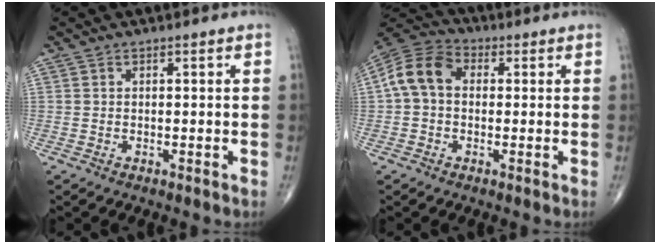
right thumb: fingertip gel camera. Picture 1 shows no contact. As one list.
[{"total": 9.5, "force": [0.7, 7.0, 6.4], "torque": [-0.116, 0.032, 0.001]}]